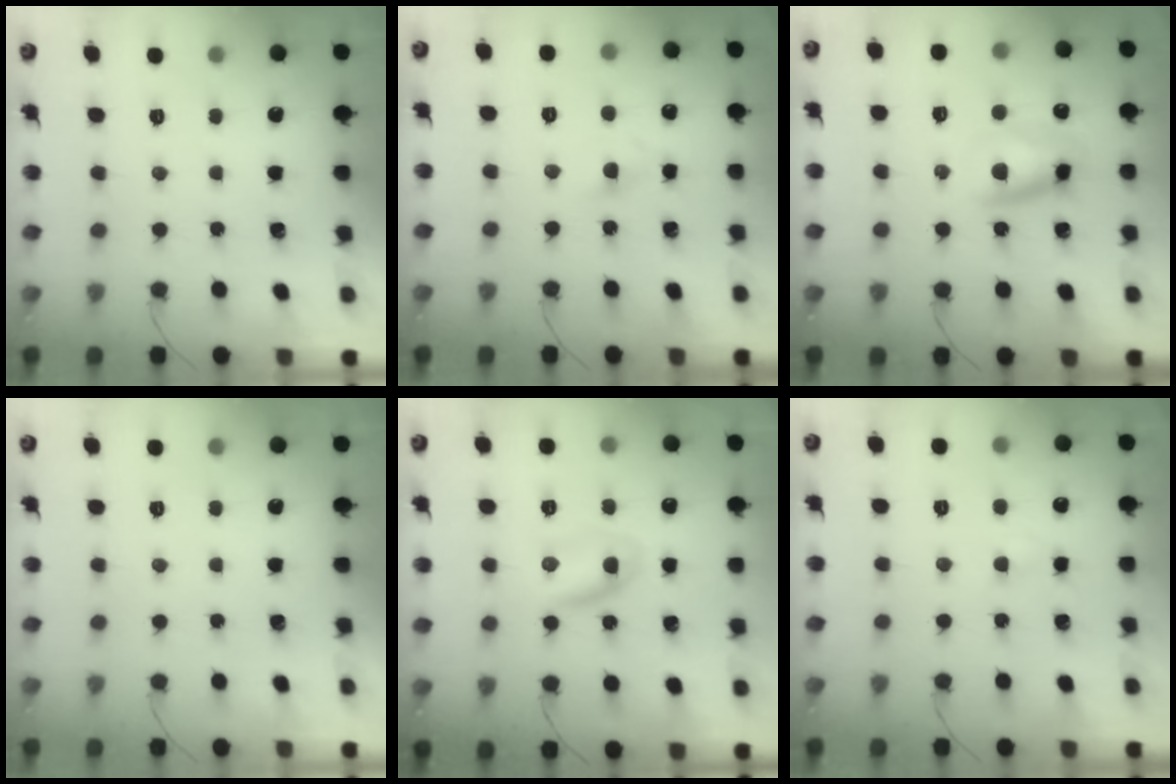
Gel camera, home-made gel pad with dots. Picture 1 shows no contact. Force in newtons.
{"total": 3.0, "press": 2.8, "slide": 1.2}
{"total": 10.1, "press": 9.9, "slide": 1.8}
{"total": 0.0}
{"total": 4.7, "press": 4.4, "slide": 1.5}
{"total": 2.6, "press": 2.4, "slide": 0.8}